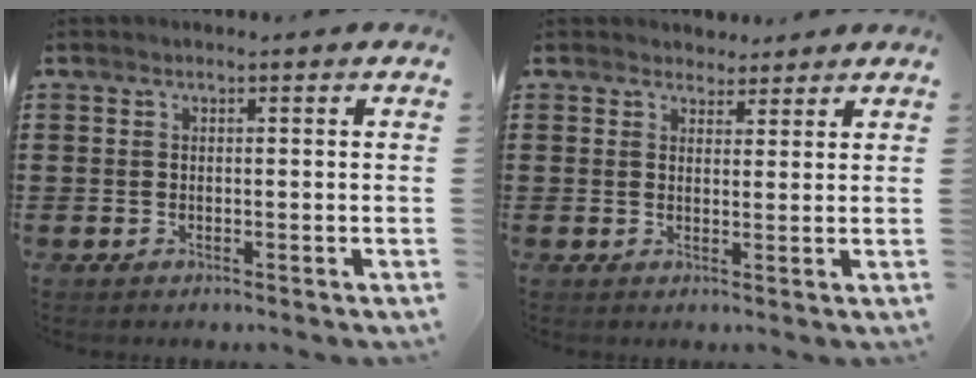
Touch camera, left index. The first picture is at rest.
{"total": 2.4, "force": [2.1, 1.2, 0.0], "torque": [-0.006, 0.004, 0.041]}